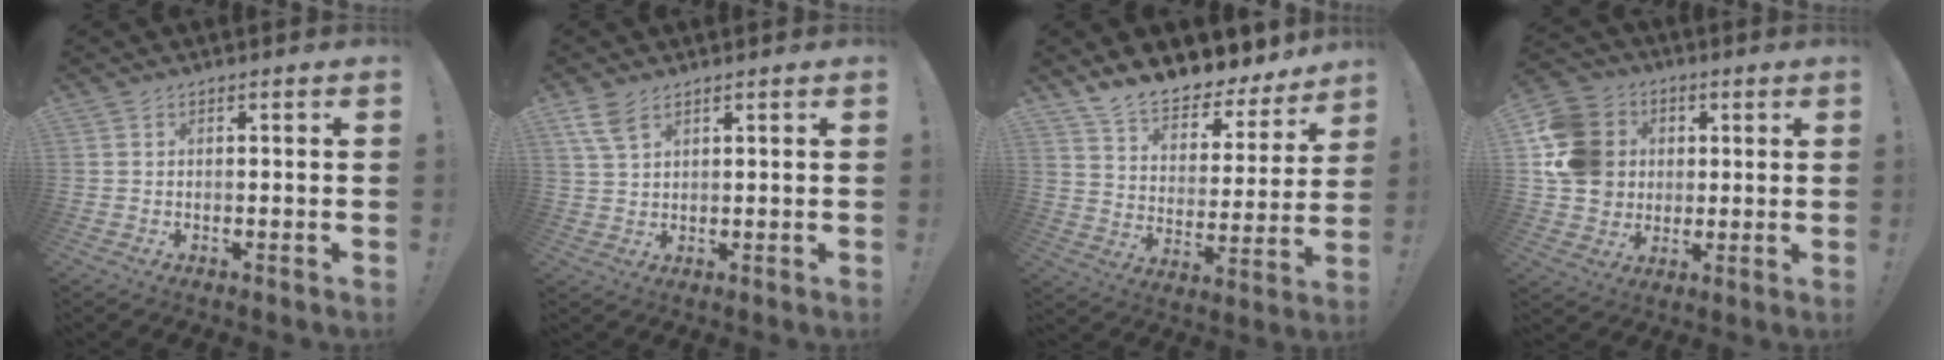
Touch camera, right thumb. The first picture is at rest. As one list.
[{"total": 5.5, "force": [3.4, 2.3, 3.6], "torque": [-0.069, -0.011, 0.066]}, {"total": 12.0, "force": [11.1, 3.4, 3.1], "torque": [-0.066, -0.097, 0.197]}, {"total": 15.8, "force": [2.5, 13.9, 7.1], "torque": [-0.117, 0.005, 0.058]}]